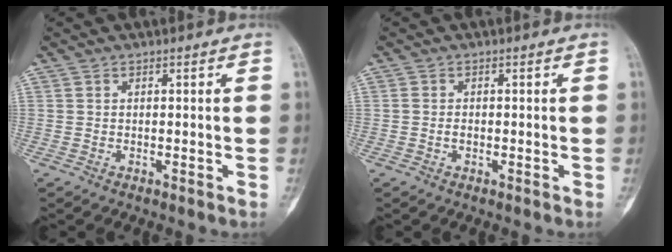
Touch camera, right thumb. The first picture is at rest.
{"total": 1.1, "force": [-0.3, 0.7, 0.7], "torque": [-0.013, 0.003, -0.006]}